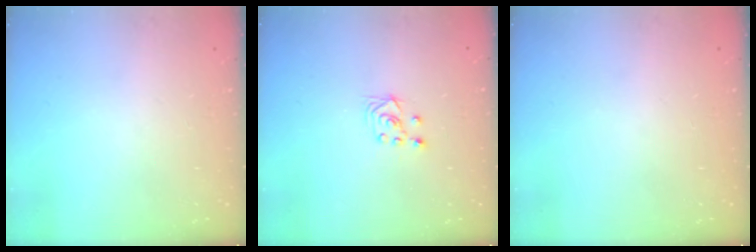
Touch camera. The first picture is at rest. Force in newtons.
{"total": 2.8, "press": 2.6, "slide": 1.1}
{"total": 0.0}